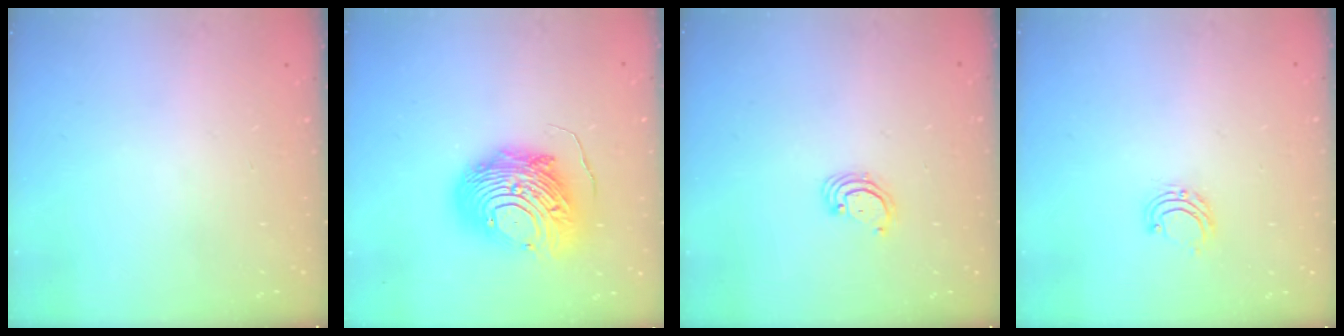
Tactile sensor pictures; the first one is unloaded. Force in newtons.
{"total": 14.8, "press": 14.7, "slide": 1.3}
{"total": 2.5, "press": 2.5, "slide": 0.2}
{"total": 5.9, "press": 5.9, "slide": 0.5}